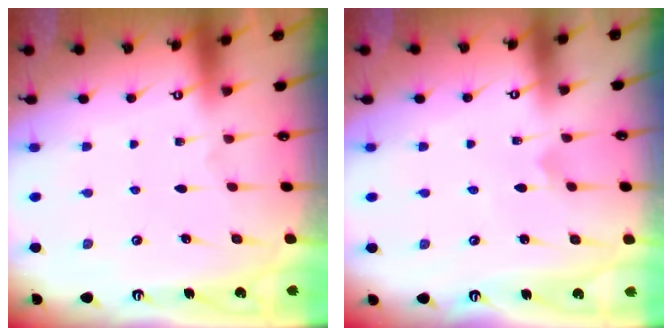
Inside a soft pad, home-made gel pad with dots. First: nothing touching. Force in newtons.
{"total": 1.8, "press": 1.8, "slide": 0.1}